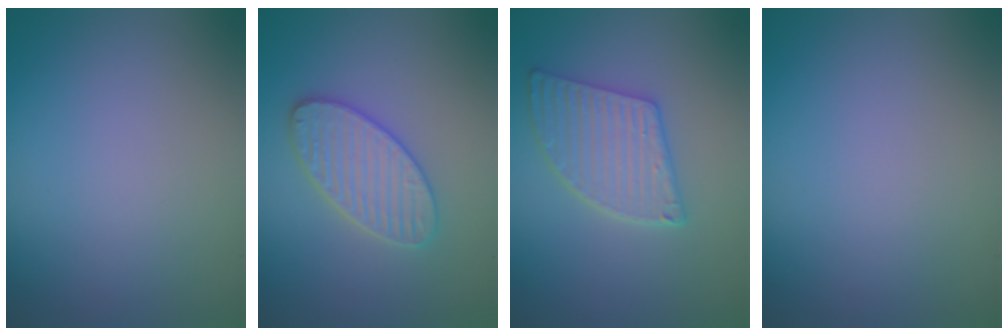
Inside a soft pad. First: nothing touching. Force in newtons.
{"total": 3.5, "press": 3.5, "slide": 0.3}
{"total": 4.1, "press": 3.6, "slide": 1.8}
{"total": 0.0}